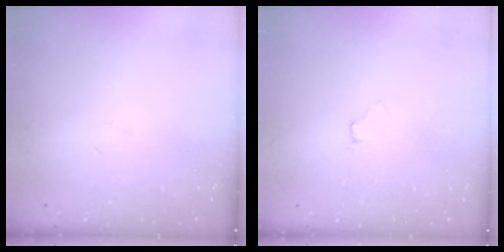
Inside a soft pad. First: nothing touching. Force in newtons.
{"total": 3.9, "press": 2.3, "slide": 3.1}